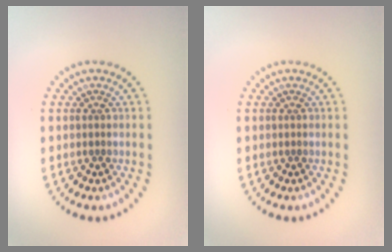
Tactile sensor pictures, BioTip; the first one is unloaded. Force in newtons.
{"total": 0.0}